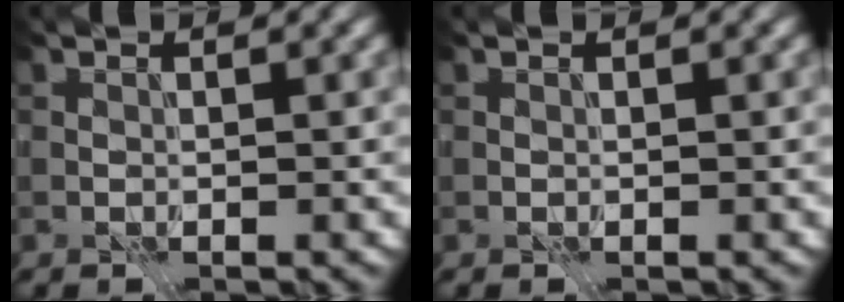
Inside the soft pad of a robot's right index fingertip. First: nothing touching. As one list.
[{"total": 0.0}]